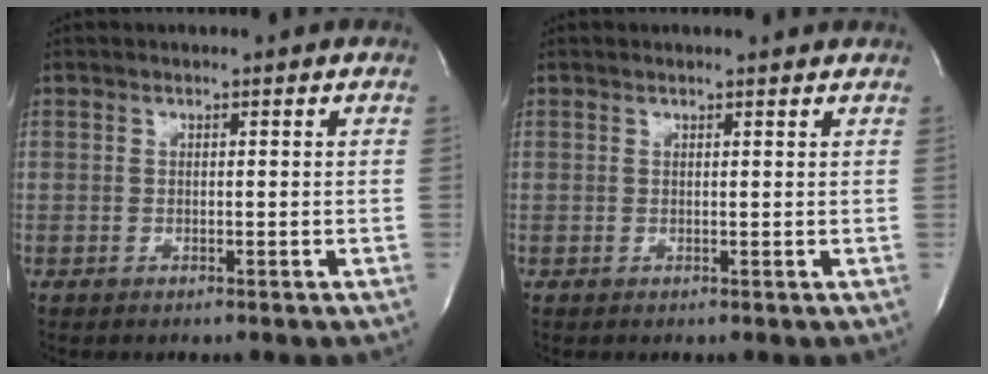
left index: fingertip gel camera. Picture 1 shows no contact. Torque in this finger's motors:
{"motor_torque": [0.62, -0.89, 0.12, 0.01]}